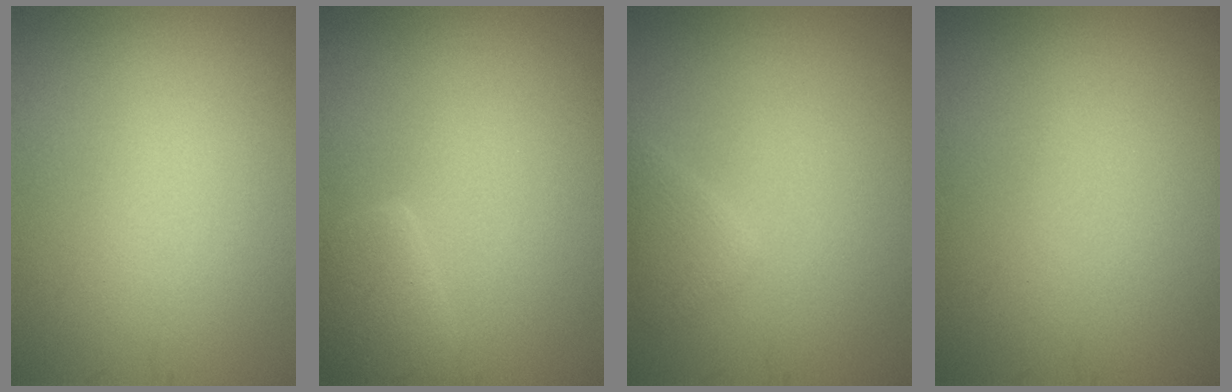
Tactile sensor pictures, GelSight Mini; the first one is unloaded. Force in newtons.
{"total": 2.3, "press": 2.3, "slide": 0.1}
{"total": 1.3, "press": 1.3, "slide": 0.1}
{"total": 0.0}